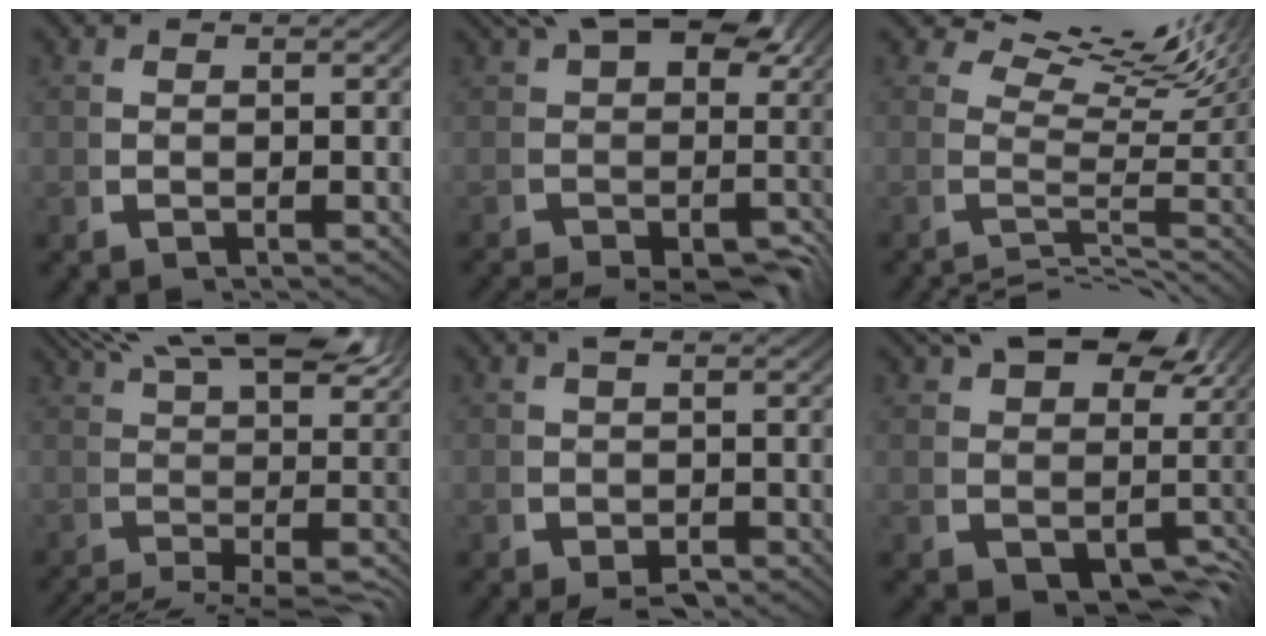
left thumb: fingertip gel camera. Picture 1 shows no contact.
{"total": 11.8, "force": [-0.5, 7.8, 8.8], "torque": [-0.115, -0.037, 0.003]}
{"total": 8.0, "force": [1.4, 4.2, 6.6], "torque": [-0.062, 0.004, 0.018]}
{"total": 12.4, "force": [-0.3, 6.4, 10.6], "torque": [-0.140, -0.014, -0.001]}
{"total": 2.5, "force": [-1.0, 1.4, 1.8], "torque": [-0.029, -0.015, -0.009]}
{"total": 15.7, "force": [1.6, 11.8, 10.2], "torque": [-0.164, -0.049, 0.046]}